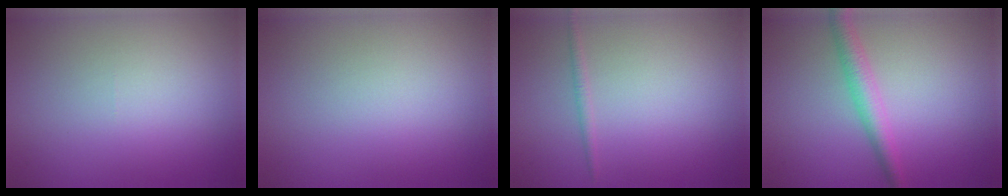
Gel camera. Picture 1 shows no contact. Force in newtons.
{"total": 0.0}
{"total": 0.7, "press": 0.7, "slide": 0.0}
{"total": 2.9, "press": 2.9, "slide": 0.1}